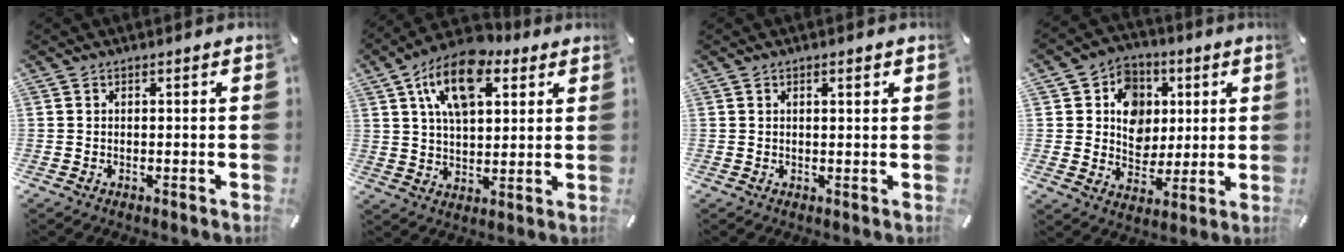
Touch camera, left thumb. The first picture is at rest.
{"total": 15.2, "force": [7.2, 8.5, 10.3], "torque": [-0.176, -0.012, 0.127]}
{"total": 1.5, "force": [0.7, 0.4, 1.2], "torque": [-0.025, 0.001, 0.012]}
{"total": 10.9, "force": [2.3, 10.0, 3.6], "torque": [-0.055, -0.011, 0.045]}